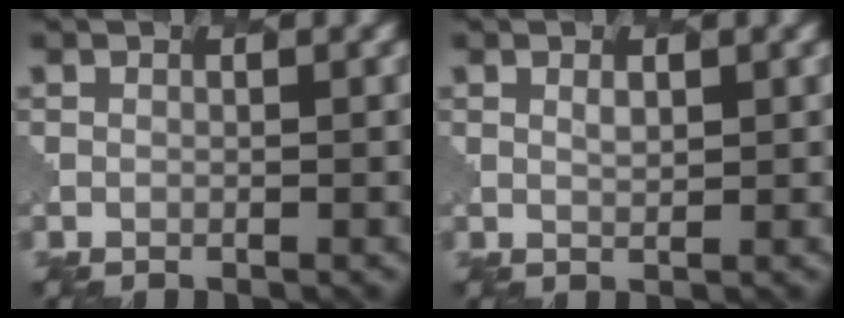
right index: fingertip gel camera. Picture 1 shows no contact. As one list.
[{"total": 0.8, "force": [0.6, 0.2, 0.4], "torque": [-0.008, -0.002, 0.012]}]